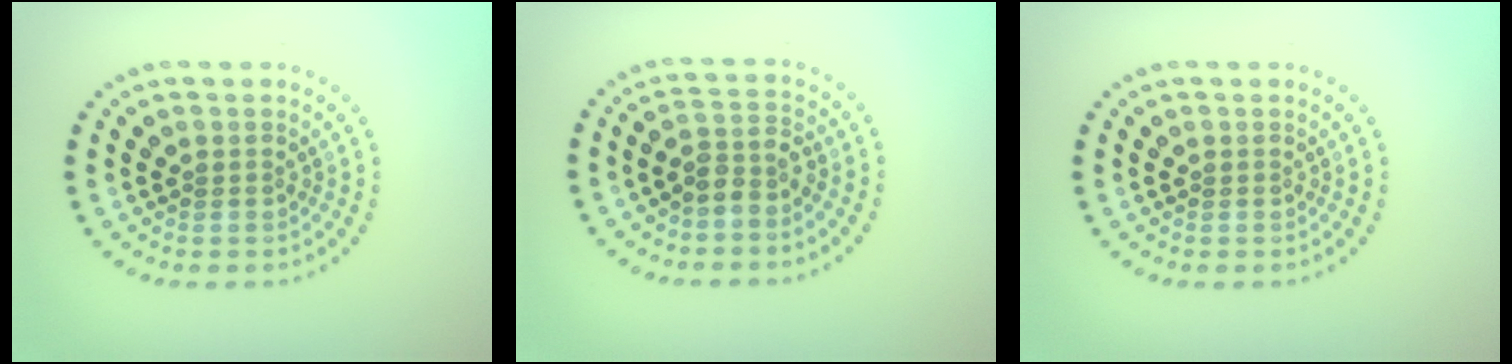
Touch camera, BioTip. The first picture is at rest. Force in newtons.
{"total": 2.3, "press": 1.9, "slide": 1.3}
{"total": 0.0}